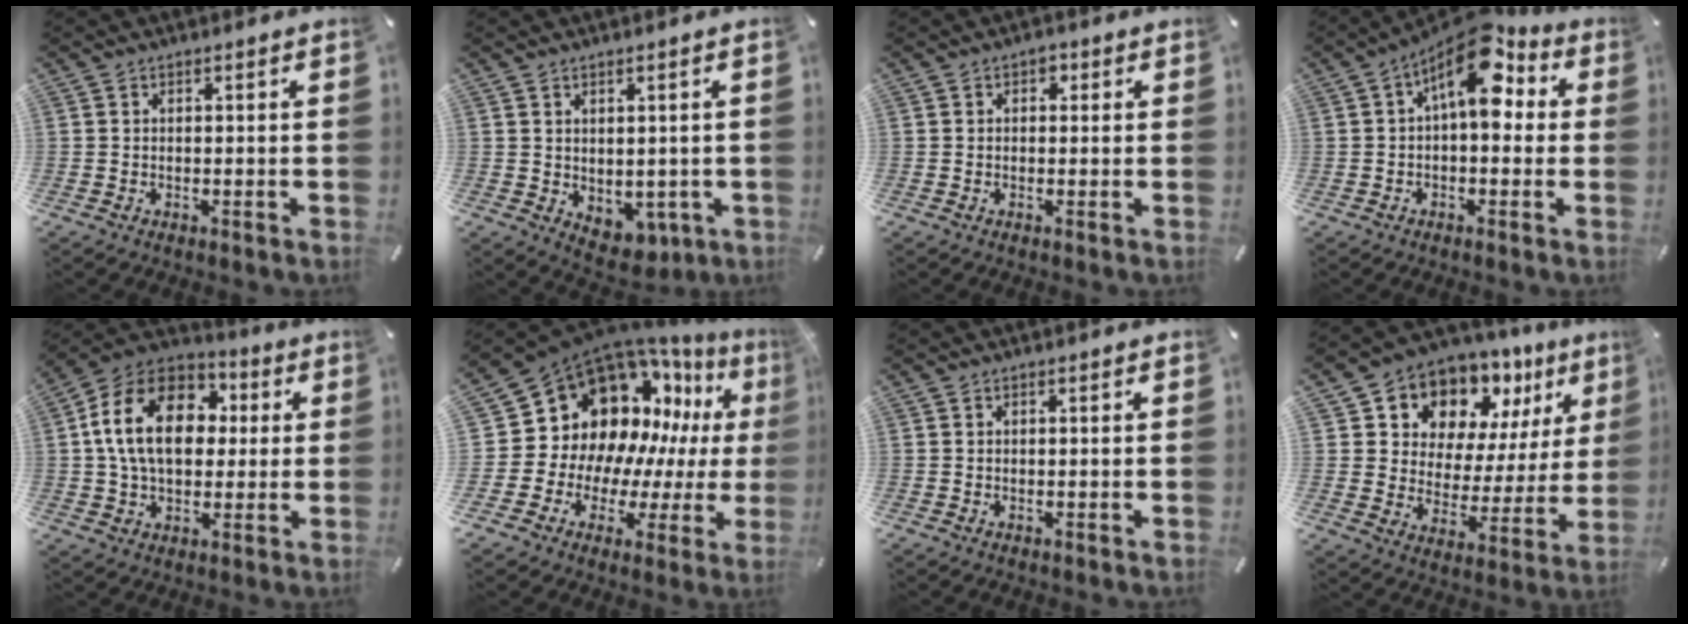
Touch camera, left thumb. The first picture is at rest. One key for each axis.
{"total": 3.2, "fx": 0.9, "fy": 2.8, "fz": 1.2, "tx": -0.008, "ty": -0.003, "tz": 0.019}
{"total": 1.7, "fx": 0.4, "fy": 1.4, "fz": 0.8, "tx": -0.001, "ty": 0.001, "tz": 0.001}
{"total": 12.4, "fx": 5.0, "fy": 5.9, "fz": 9.6, "tx": -0.157, "ty": -0.034, "tz": 0.083}
{"total": 17.7, "fx": 2.6, "fy": 13.0, "fz": 11.8, "tx": -0.237, "ty": 0.014, "tz": 0.045}
{"total": 17.4, "fx": 9.2, "fy": 13.3, "fz": 6.6, "tx": -0.101, "ty": -0.109, "tz": 0.195}
{"total": 0.0}
{"total": 10.8, "fx": 8.7, "fy": 6.3, "fz": 0.2, "tx": -0.011, "ty": -0.102, "tz": 0.159}